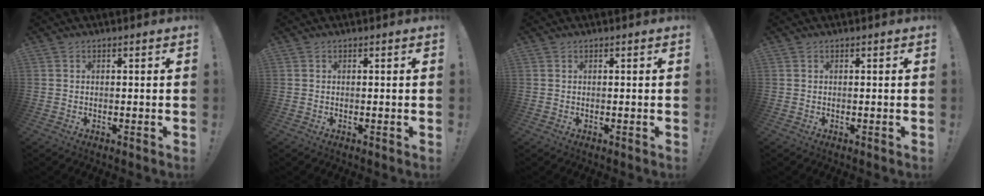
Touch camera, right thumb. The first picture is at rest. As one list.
[{"total": 0.0}, {"total": 0.0}, {"total": 0.0}]